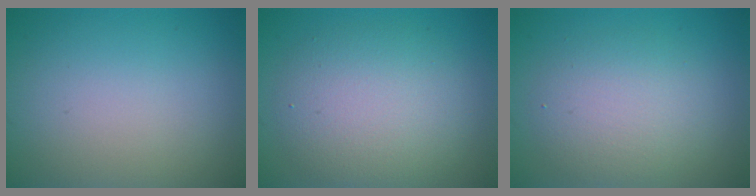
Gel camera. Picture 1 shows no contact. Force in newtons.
{"total": 5.8, "press": 5.8, "slide": 0.4}
{"total": 4.2, "press": 4.2, "slide": 0.2}